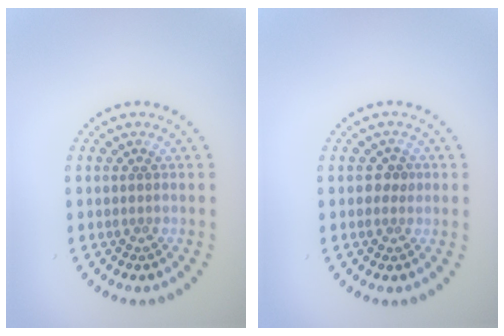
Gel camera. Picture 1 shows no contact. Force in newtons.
{"total": 1.2, "press": 1.2, "slide": 0.3}